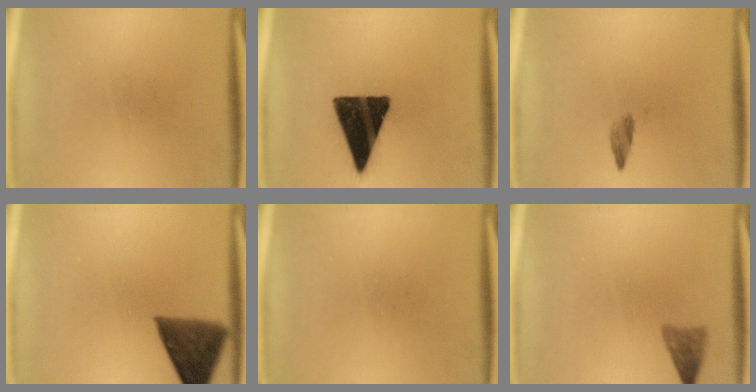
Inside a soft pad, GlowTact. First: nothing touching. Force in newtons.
{"total": 16.1}
{"total": 1.4}
{"total": 10.3}
{"total": 0.0}
{"total": 2.4}